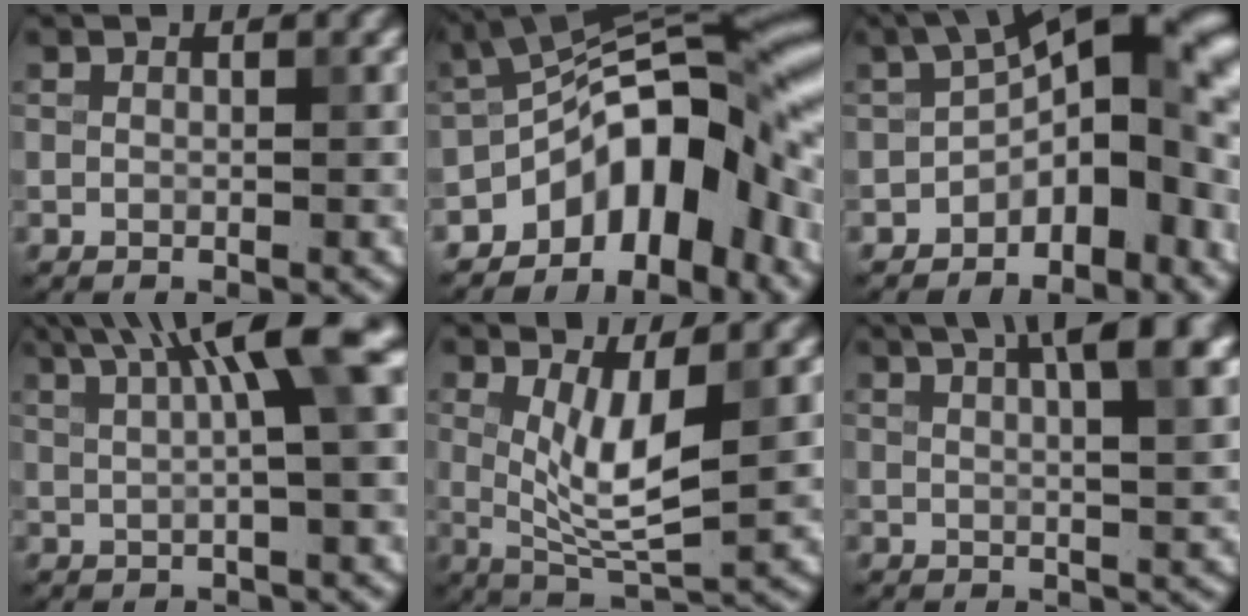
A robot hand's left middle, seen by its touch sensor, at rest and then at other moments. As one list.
[{"total": 11.1, "force": [-5.2, 5.5, 8.1], "torque": [-0.092, 0.014, -0.096]}, {"total": 9.4, "force": [-2.7, 5.2, 7.4], "torque": [-0.081, 0.015, -0.055]}, {"total": 8.3, "force": [3.2, 1.6, 7.5], "torque": [-0.093, 0.024, 0.051]}, {"total": 5.0, "force": [1.0, 1.4, 4.7], "torque": [-0.089, -0.014, 0.025]}, {"total": 7.5, "force": [3.8, 2.2, 6.0], "torque": [-0.054, 0.031, 0.033]}]